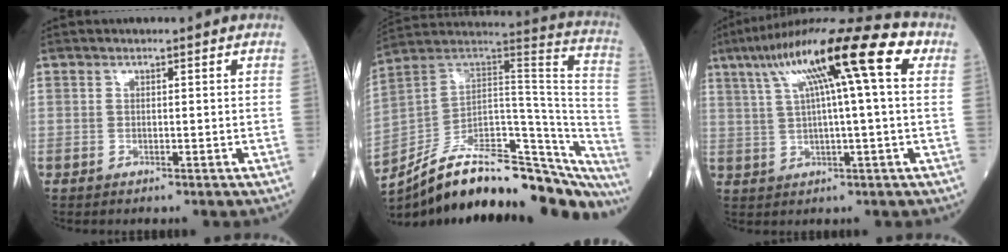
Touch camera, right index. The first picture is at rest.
{"total": 32.3, "force": [-26.9, 8.3, 15.7], "torque": [-0.179, 0.022, -0.378]}
{"total": 17.3, "force": [6.8, 1.1, 15.8], "torque": [-0.263, 0.048, 0.104]}